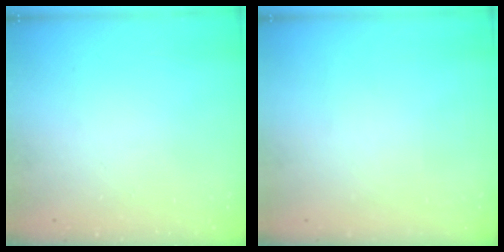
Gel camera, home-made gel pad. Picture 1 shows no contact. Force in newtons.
{"total": 0.0}